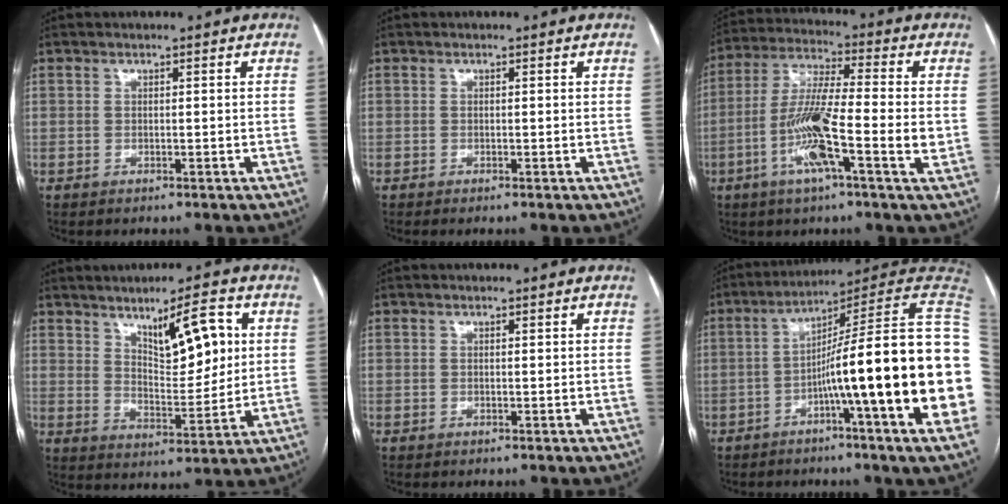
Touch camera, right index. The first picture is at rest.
{"total": 0.0}
{"total": 13.3, "force": [-3.3, 0.8, 12.9], "torque": [-0.250, -0.005, -0.070]}
{"total": 9.9, "force": [4.1, 3.0, 8.5], "torque": [-0.136, 0.000, 0.077]}
{"total": 0.0}
{"total": 23.8, "force": [-2.4, -0.7, 23.6], "torque": [-0.233, 0.024, -0.053]}